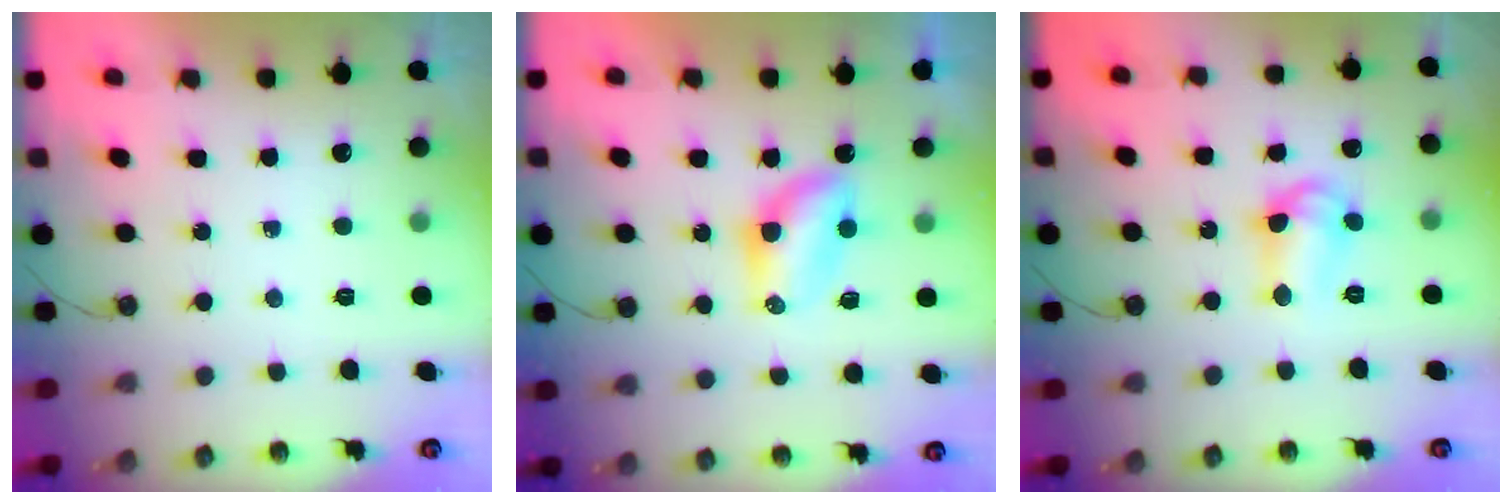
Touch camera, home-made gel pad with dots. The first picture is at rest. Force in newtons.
{"total": 5.8, "press": 5.7, "slide": 0.7}
{"total": 10.0, "press": 9.3, "slide": 3.7}